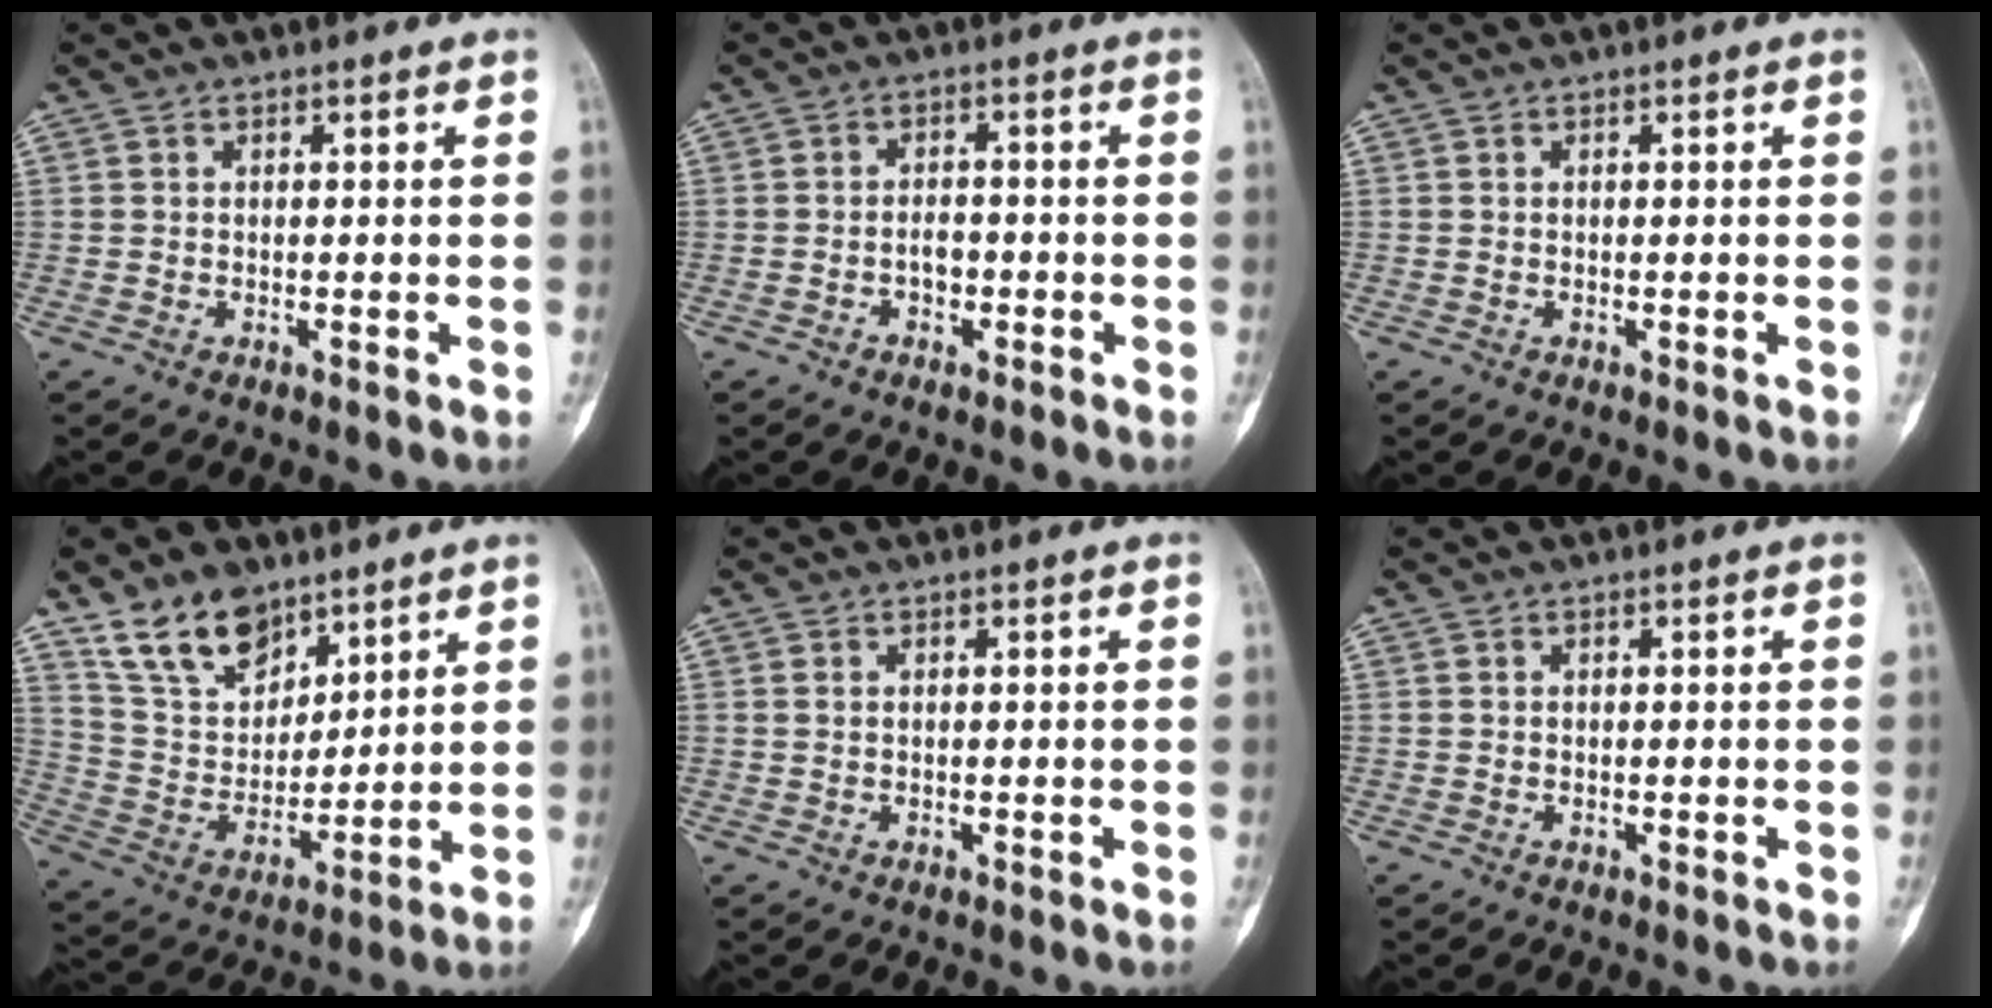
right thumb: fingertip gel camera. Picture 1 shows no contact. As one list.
[{"total": 2.9, "force": [-1.2, 1.9, 1.8], "torque": [-0.022, 0.012, -0.022]}, {"total": 0.0}, {"total": 13.7, "force": [9.6, 7.7, 5.9], "torque": [-0.079, -0.050, 0.192]}, {"total": 0.7, "force": [0.1, 0.5, 0.5], "torque": [-0.009, 0.000, 0.002]}, {"total": 0.0}]